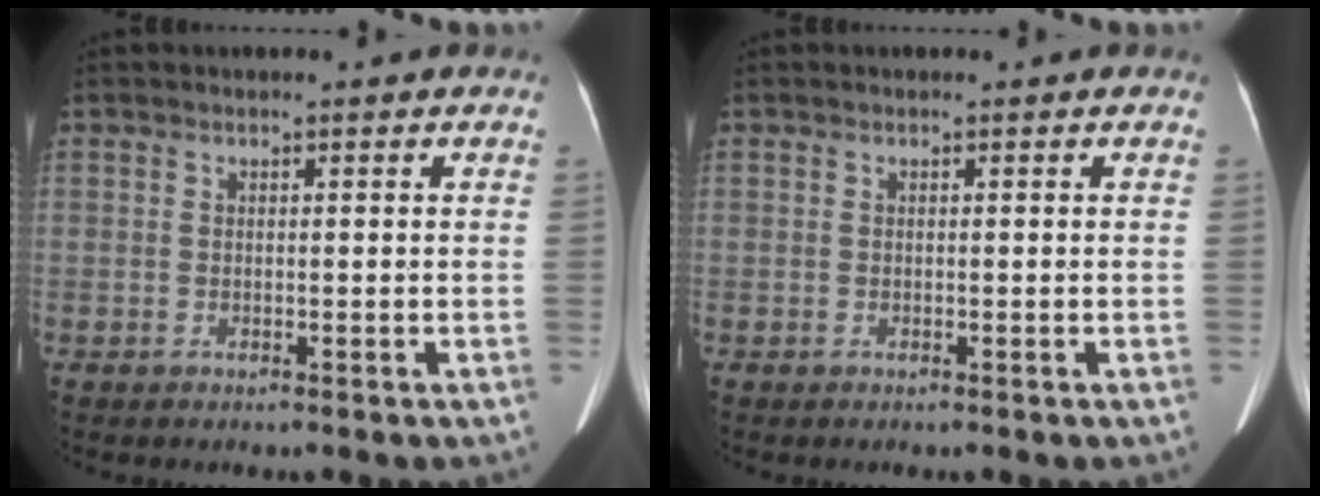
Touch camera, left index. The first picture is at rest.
{"total": 0.0}